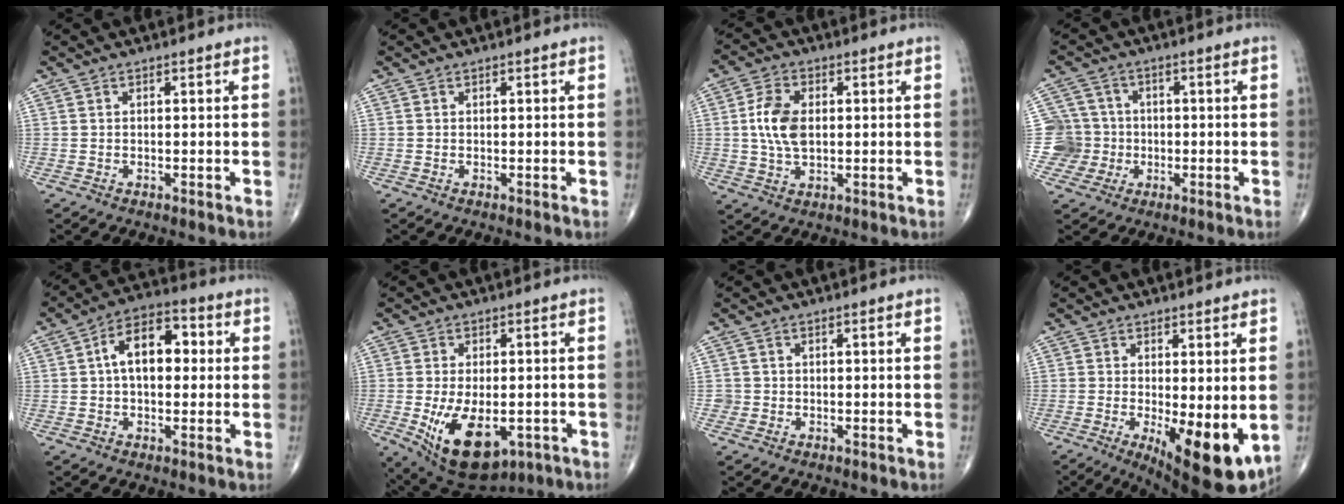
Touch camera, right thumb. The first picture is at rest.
{"total": 0.0}
{"total": 8.0, "force": [0.7, 4.9, 6.3], "torque": [-0.121, 0.002, 0.013]}
{"total": 7.3, "force": [-1.1, 7.3, -0.3], "torque": [0.039, 0.022, -0.022]}
{"total": 11.1, "force": [1.4, 6.7, 8.7], "torque": [-0.122, 0.028, 0.014]}
{"total": 14.7, "force": [-4.6, 8.0, 11.5], "torque": [-0.188, -0.006, -0.051]}
{"total": 1.5, "force": [-0.3, 1.5, -0.1], "torque": [0.014, 0.007, -0.009]}
{"total": 12.6, "force": [-2.5, 4.5, 11.5], "torque": [-0.161, -0.029, -0.023]}